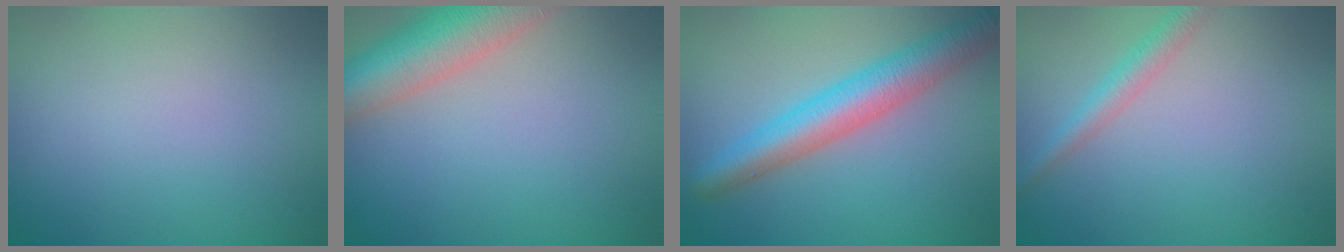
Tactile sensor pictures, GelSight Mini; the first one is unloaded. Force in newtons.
{"total": 8.9, "press": 8.8, "slide": 0.7}
{"total": 5.6, "press": 5.6, "slide": 0.2}
{"total": 2.3, "press": 2.3, "slide": 0.1}